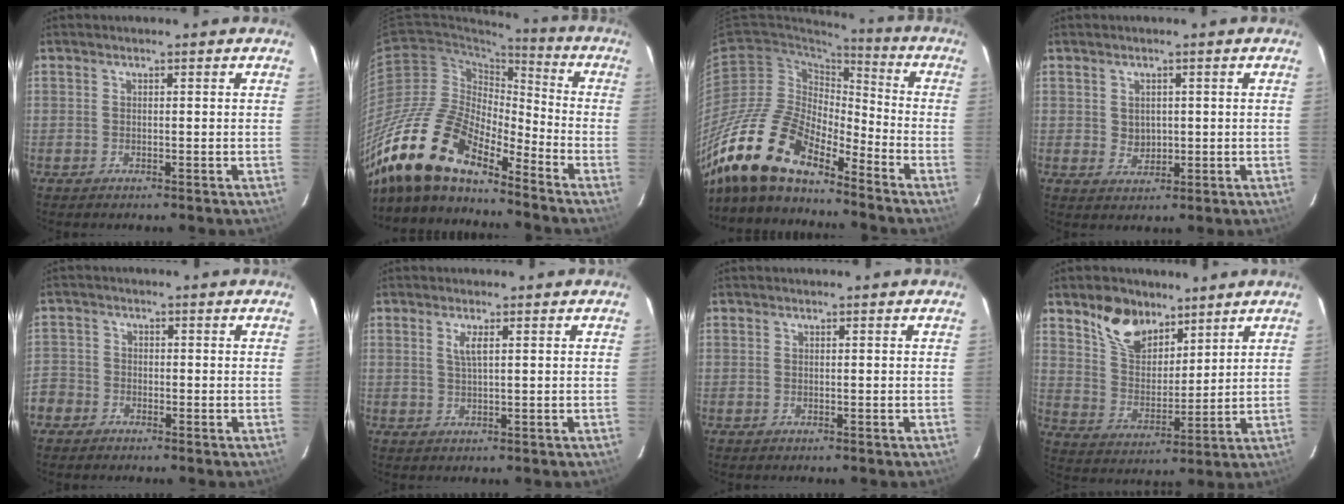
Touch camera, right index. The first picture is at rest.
{"total": 22.4, "force": [-17.7, 6.5, 12.1], "torque": [-0.243, -0.033, -0.345]}
{"total": 20.8, "force": [-16.8, 5.9, 10.8], "torque": [-0.216, -0.031, -0.328]}
{"total": 4.3, "force": [0.7, 3.8, 2.0], "torque": [-0.032, 0.002, 0.023]}
{"total": 6.4, "force": [-3.3, 5.4, 1.1], "torque": [-0.039, 0.023, -0.069]}
{"total": 2.1, "force": [0.9, 0.2, 1.9], "torque": [-0.037, 0.002, 0.017]}
{"total": 0.0}
{"total": 10.9, "force": [7.5, 6.0, 5.1], "torque": [-0.093, 0.013, 0.146]}